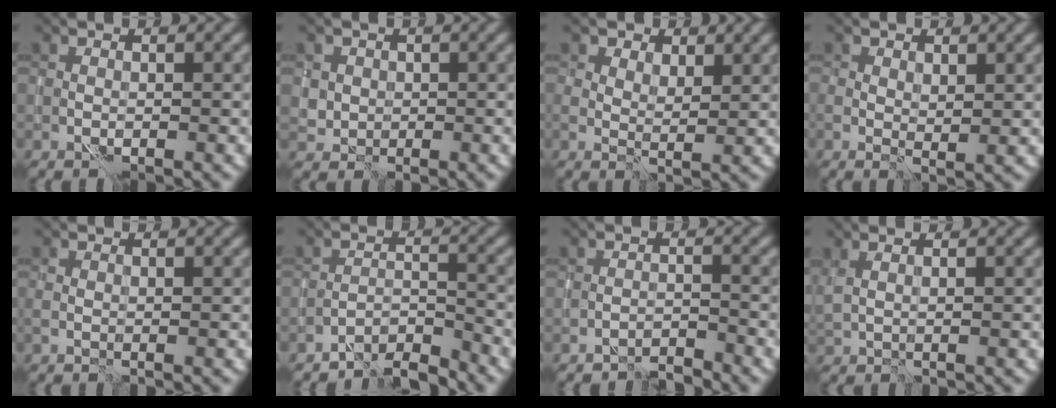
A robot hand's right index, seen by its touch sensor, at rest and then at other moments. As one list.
[{"total": 2.2, "force": [0.3, 2.1, 0.5], "torque": [-0.006, 0.005, 0.011]}, {"total": 4.2, "force": [2.7, 2.5, 2.1], "torque": [-0.034, 0.001, 0.035]}, {"total": 2.2, "force": [0.7, 1.4, 1.6], "torque": [-0.031, -0.004, 0.015]}, {"total": 1.1, "force": [0.3, 0.7, 0.8], "torque": [-0.014, 0.001, 0.007]}, {"total": 4.3, "force": [-4.1, 0.5, 1.0], "torque": [-0.016, 0.003, -0.077]}, {"total": 2.2, "force": [-2.1, 0.1, 0.3], "torque": [0.001, 0.007, -0.041]}, {"total": 2.1, "force": [1.0, 0.7, 1.6], "torque": [-0.022, 0.005, 0.022]}]